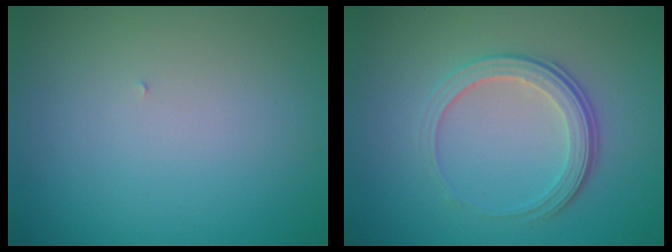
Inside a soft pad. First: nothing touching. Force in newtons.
{"total": 3.5, "press": 2.6, "slide": 2.4}